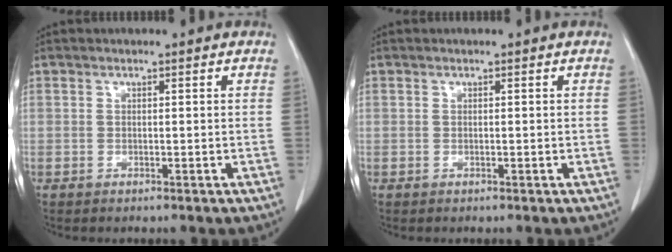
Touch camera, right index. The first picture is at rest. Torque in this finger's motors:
{"motor_torque": [0.00, 0.00, 0.00, 0.00]}